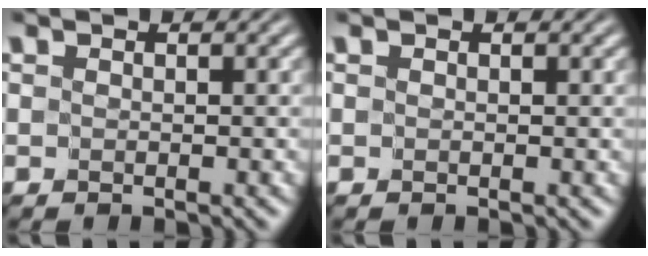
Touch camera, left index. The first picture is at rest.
{"total": 0.0}